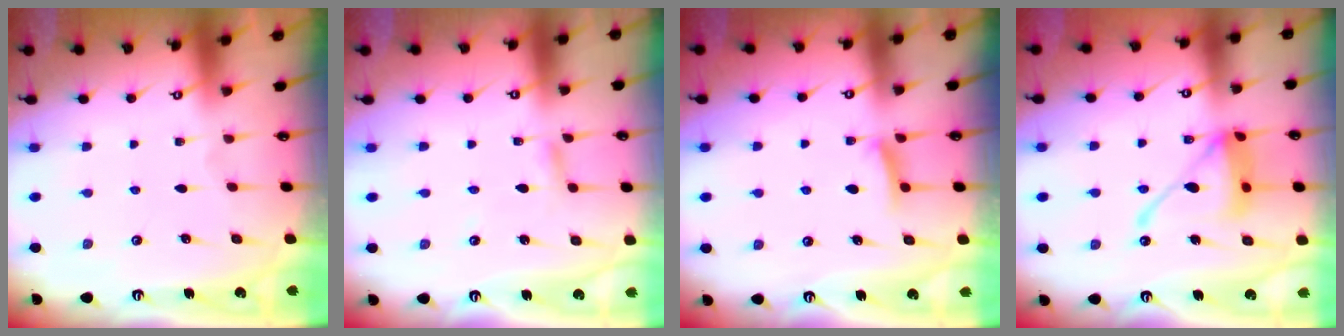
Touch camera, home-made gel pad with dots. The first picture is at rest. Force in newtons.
{"total": 2.9, "press": 2.8, "slide": 0.3}
{"total": 5.9, "press": 5.8, "slide": 0.7}
{"total": 14.5, "press": 14.4, "slide": 1.6}